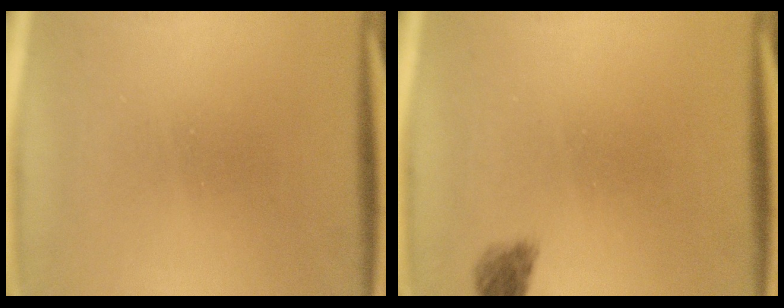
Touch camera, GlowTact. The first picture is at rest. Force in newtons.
{"total": 2.2}